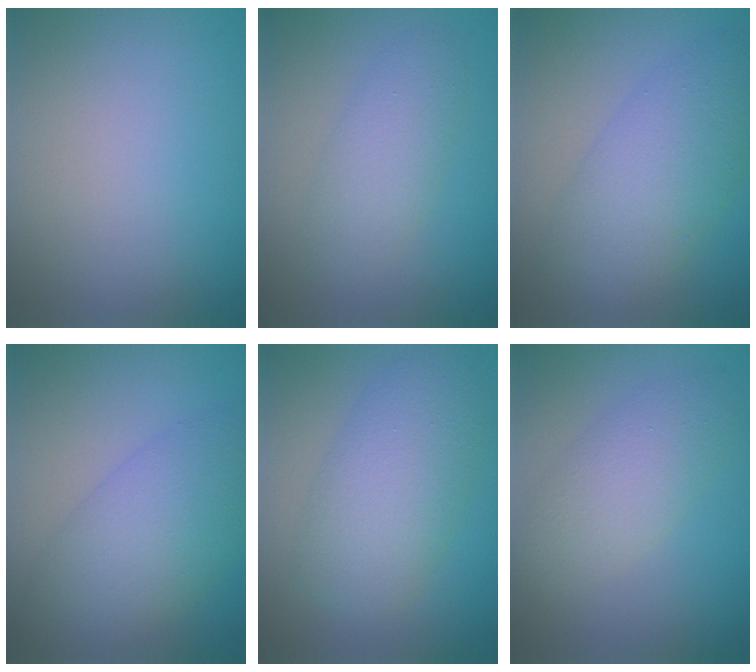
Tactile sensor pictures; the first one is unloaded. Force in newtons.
{"total": 3.2, "press": 3.2, "slide": 0.0}
{"total": 6.4, "press": 6.4, "slide": 0.2}
{"total": 6.4, "press": 6.4, "slide": 0.1}
{"total": 6.4, "press": 6.4, "slide": 0.1}
{"total": 4.0, "press": 4.0, "slide": 0.3}